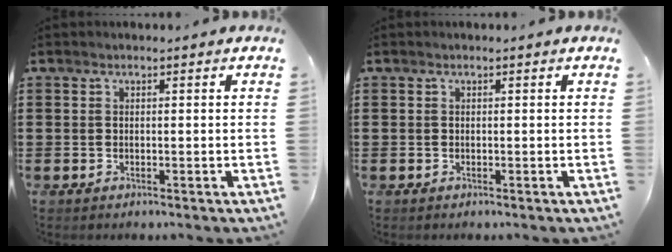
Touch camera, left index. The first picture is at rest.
{"total": 0.0}